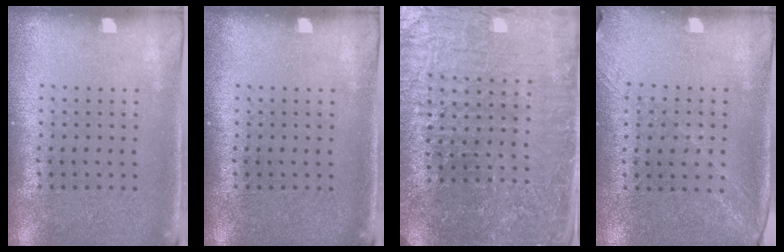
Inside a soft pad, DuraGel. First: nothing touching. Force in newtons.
{"total": 0.0}
{"total": 5.4, "press": 4.9, "slide": 2.3}
{"total": 1.2, "press": 1.0, "slide": 0.7}